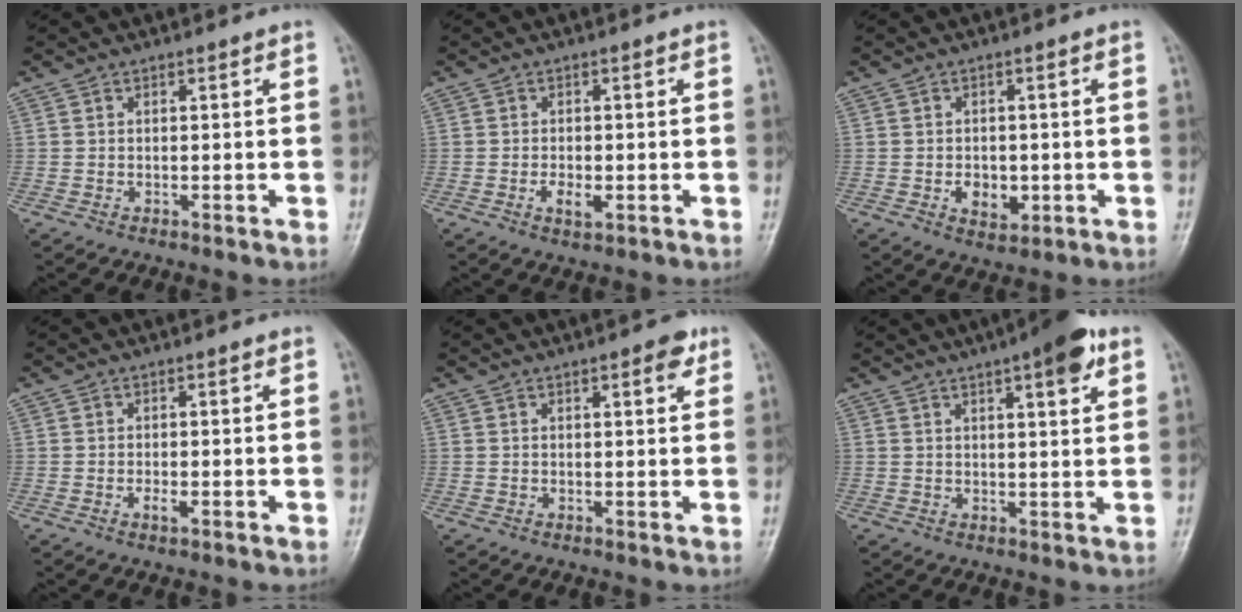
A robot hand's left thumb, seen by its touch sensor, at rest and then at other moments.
{"total": 3.0, "force": [-0.8, 1.4, 2.5], "torque": [-0.044, -0.003, -0.013]}
{"total": 4.8, "force": [-1.0, 3.4, 3.3], "torque": [-0.036, -0.001, -0.008]}
{"total": 1.7, "force": [-0.3, 0.6, 1.6], "torque": [-0.028, 0.000, -0.005]}
{"total": 3.5, "force": [1.9, 1.1, 2.7], "torque": [-0.028, -0.006, 0.021]}
{"total": 8.7, "force": [4.7, 2.1, 7.0], "torque": [-0.088, -0.012, 0.061]}